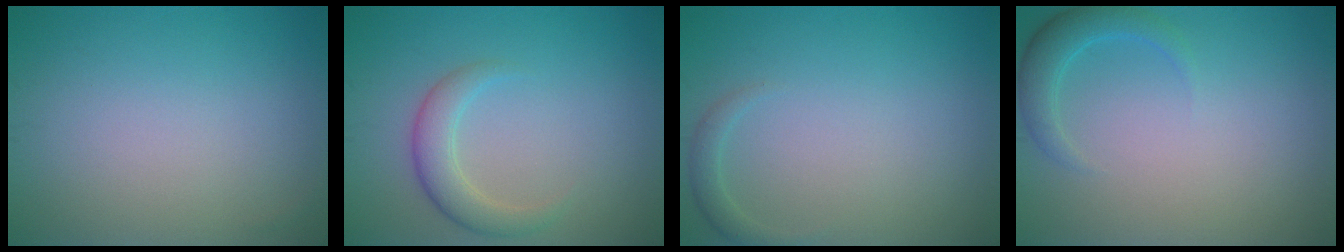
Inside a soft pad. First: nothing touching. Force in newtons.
{"total": 2.9, "press": 2.9, "slide": 0.2}
{"total": 1.2, "press": 1.1, "slide": 0.1}
{"total": 2.4, "press": 2.4, "slide": 0.1}